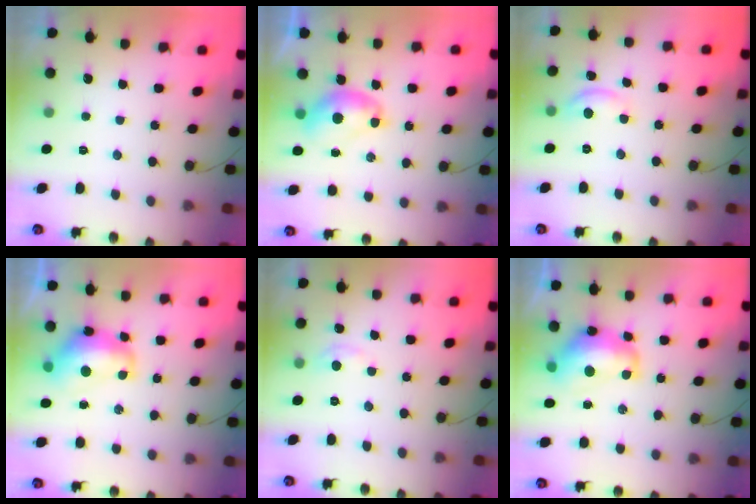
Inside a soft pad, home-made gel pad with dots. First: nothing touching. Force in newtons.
{"total": 7.6, "press": 7.5, "slide": 1.0}
{"total": 5.6, "press": 5.6, "slide": 0.5}
{"total": 11.9, "press": 11.8, "slide": 1.4}
{"total": 3.1, "press": 3.1, "slide": 0.4}
{"total": 13.6, "press": 13.6, "slide": 1.0}